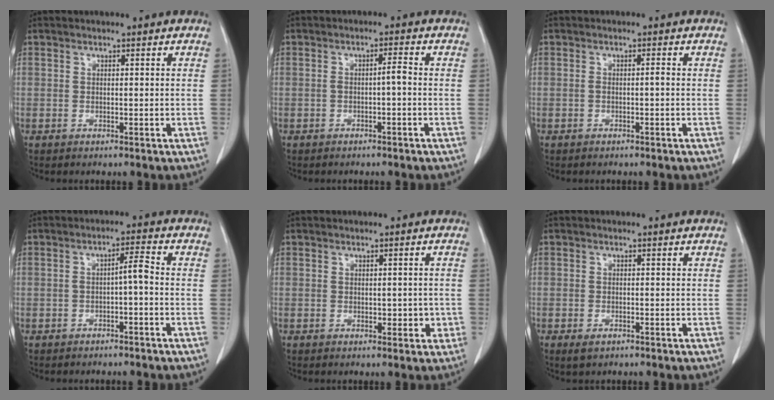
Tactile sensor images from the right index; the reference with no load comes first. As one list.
[{"total": 1.8, "force": [-0.5, 0.1, 1.7], "torque": [-0.027, 0.004, -0.010]}, {"total": 0.8, "force": [-0.3, 0.0, 0.8], "torque": [-0.013, 0.002, -0.005]}, {"total": 3.0, "force": [-0.8, 0.3, 2.8], "torque": [-0.044, 0.010, -0.014]}, {"total": 2.5, "force": [-0.4, 1.6, 1.8], "torque": [-0.015, 0.006, -0.001]}, {"total": 1.6, "force": [-1.0, 0.8, 1.0], "torque": [-0.019, -0.001, -0.011]}]